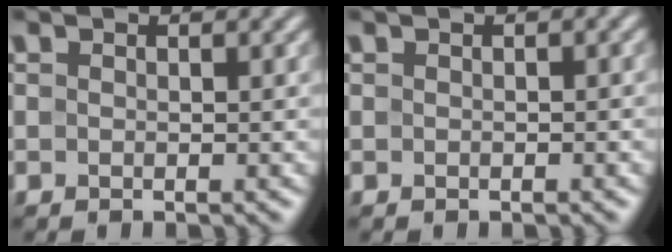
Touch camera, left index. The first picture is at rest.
{"total": 0.9, "force": [0.2, 0.2, 0.9], "torque": [-0.012, 0.005, 0.004]}